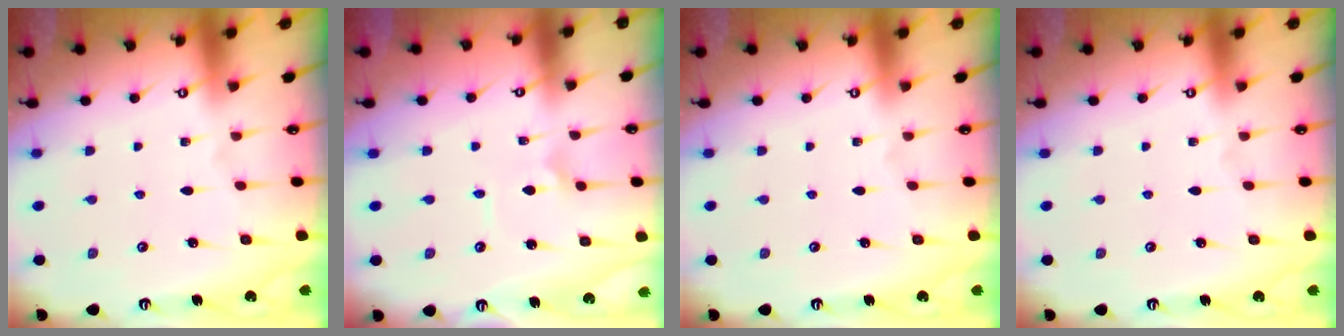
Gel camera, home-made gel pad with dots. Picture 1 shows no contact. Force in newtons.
{"total": 1.8, "press": 1.8, "slide": 0.1}
{"total": 0.0}
{"total": 0.0}